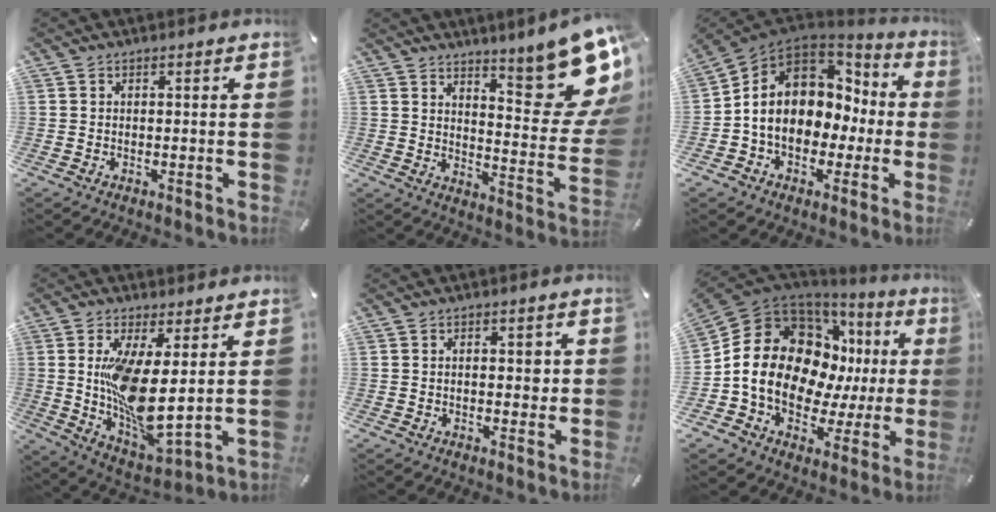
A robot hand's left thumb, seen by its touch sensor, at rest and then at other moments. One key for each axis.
{"total": 19.2, "fx": 12.1, "fy": 6.4, "fz": 13.5, "tx": -0.155, "ty": -0.107, "tz": 0.199}
{"total": 12.8, "fx": 0.1, "fy": 10.6, "fz": 7.1, "tx": -0.143, "ty": -0.004, "tz": 0.006}
{"total": 14.2, "fx": 2.3, "fy": 5.4, "fz": 12.9, "tx": -0.253, "ty": -0.040, "tz": 0.045}
{"total": 3.7, "fx": 0.1, "fy": 2.0, "fz": 3.1, "tx": -0.036, "ty": -0.002, "tz": -0.005}
{"total": 19.9, "fx": 2.0, "fy": 15.2, "fz": 12.6, "tx": -0.218, "ty": -0.017, "tz": 0.051}